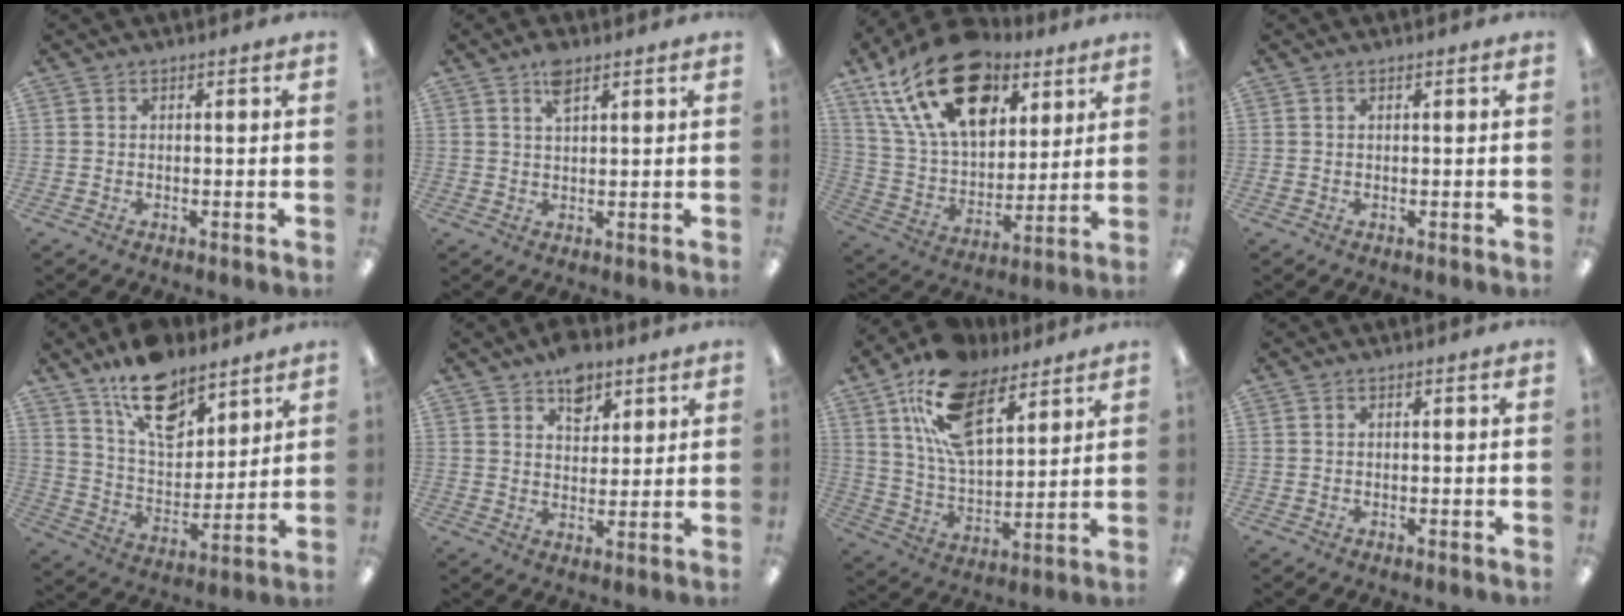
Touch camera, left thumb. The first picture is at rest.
{"total": 4.2, "force": [2.6, 1.7, 2.9], "torque": [-0.048, -0.002, 0.042]}
{"total": 24.0, "force": [12.7, 14.5, 14.3], "torque": [-0.261, -0.058, 0.226]}
{"total": 0.8, "force": [0.2, 0.6, 0.5], "torque": [-0.011, 0.004, 0.003]}
{"total": 15.5, "force": [11.0, 7.7, 7.6], "torque": [-0.117, -0.065, 0.198]}
{"total": 8.1, "force": [5.4, 5.0, 3.3], "torque": [-0.034, -0.022, 0.094]}
{"total": 18.6, "force": [11.1, 9.3, 11.7], "torque": [-0.214, -0.034, 0.200]}
{"total": 0.0}